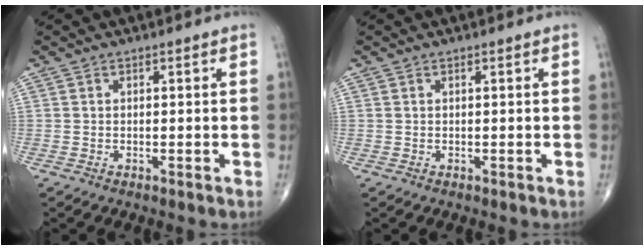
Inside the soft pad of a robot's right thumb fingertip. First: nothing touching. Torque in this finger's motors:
{"motor_torque": [-0.28, 0.07, 0.16, 0.11, -0.02]}